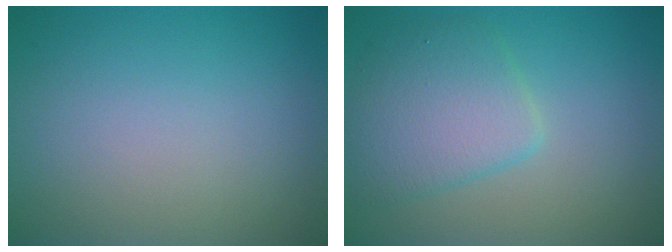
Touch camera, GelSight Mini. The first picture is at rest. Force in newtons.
{"total": 4.3, "press": 4.3, "slide": 0.2}